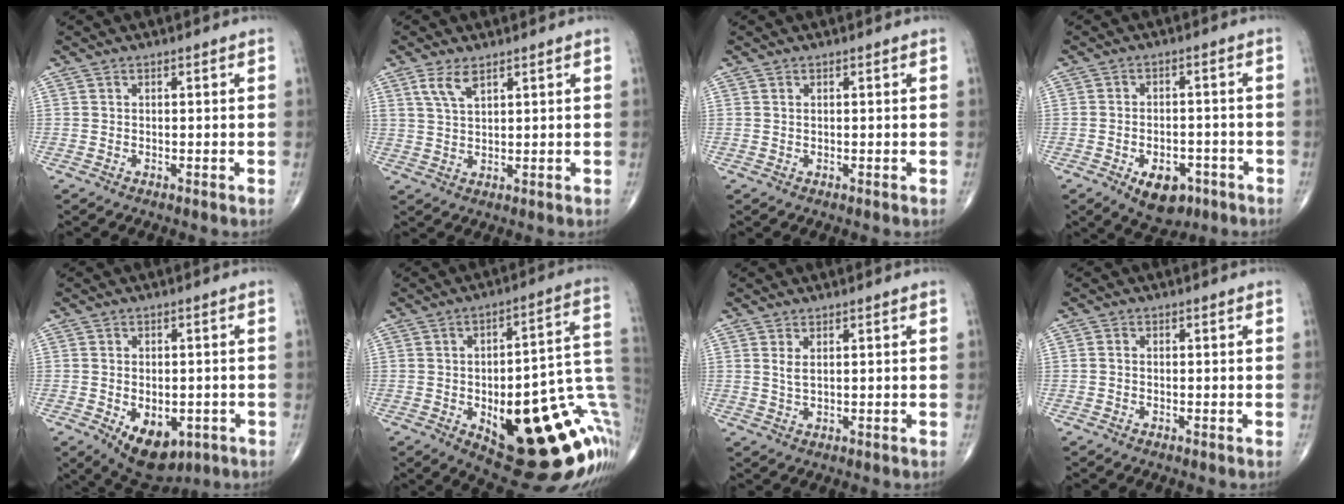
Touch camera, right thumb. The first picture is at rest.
{"total": 4.3, "force": [2.6, 1.7, 3.0], "torque": [-0.062, -0.006, 0.057]}
{"total": 0.0}
{"total": 8.3, "force": [-4.2, 4.9, 5.2], "torque": [-0.058, 0.019, -0.053]}
{"total": 10.6, "force": [-3.9, 6.4, 7.5], "torque": [-0.089, 0.001, -0.042]}
{"total": 28.8, "force": [-6.4, 10.7, 26.0], "torque": [-0.259, 0.025, -0.065]}
{"total": 1.8, "force": [0.7, 0.6, 1.5], "torque": [-0.030, -0.005, 0.020]}
{"total": 0.8, "force": [-0.2, 0.6, 0.5], "torque": [-0.007, 0.001, -0.007]}